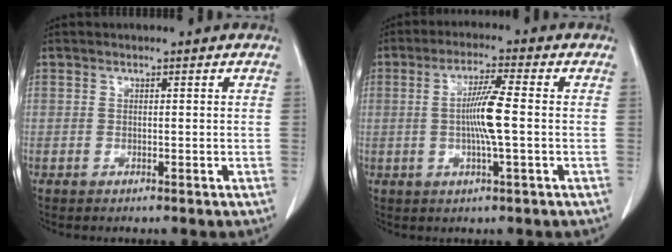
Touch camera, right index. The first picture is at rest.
{"total": 6.5, "force": [-0.3, -0.2, 6.5], "torque": [-0.124, -0.003, -0.009]}